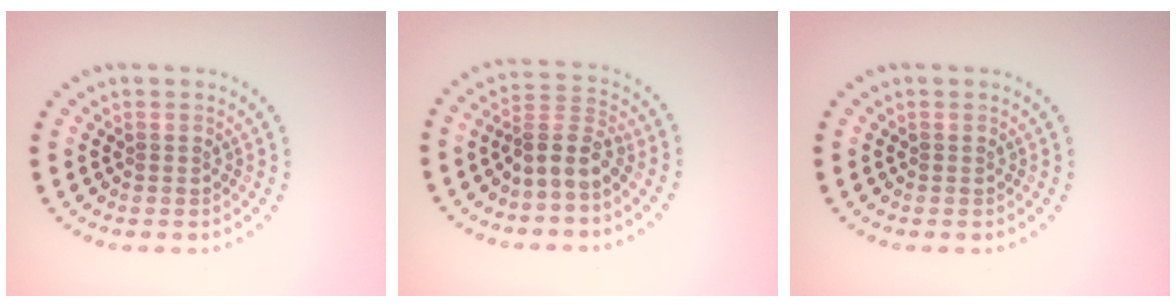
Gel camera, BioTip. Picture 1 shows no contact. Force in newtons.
{"total": 2.9, "press": 2.5, "slide": 1.6}
{"total": 0.0}